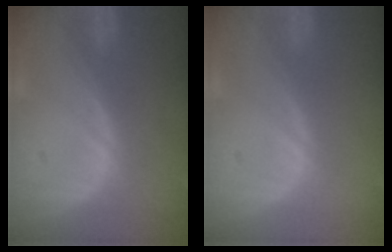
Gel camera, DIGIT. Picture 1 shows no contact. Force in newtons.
{"total": 0.0}